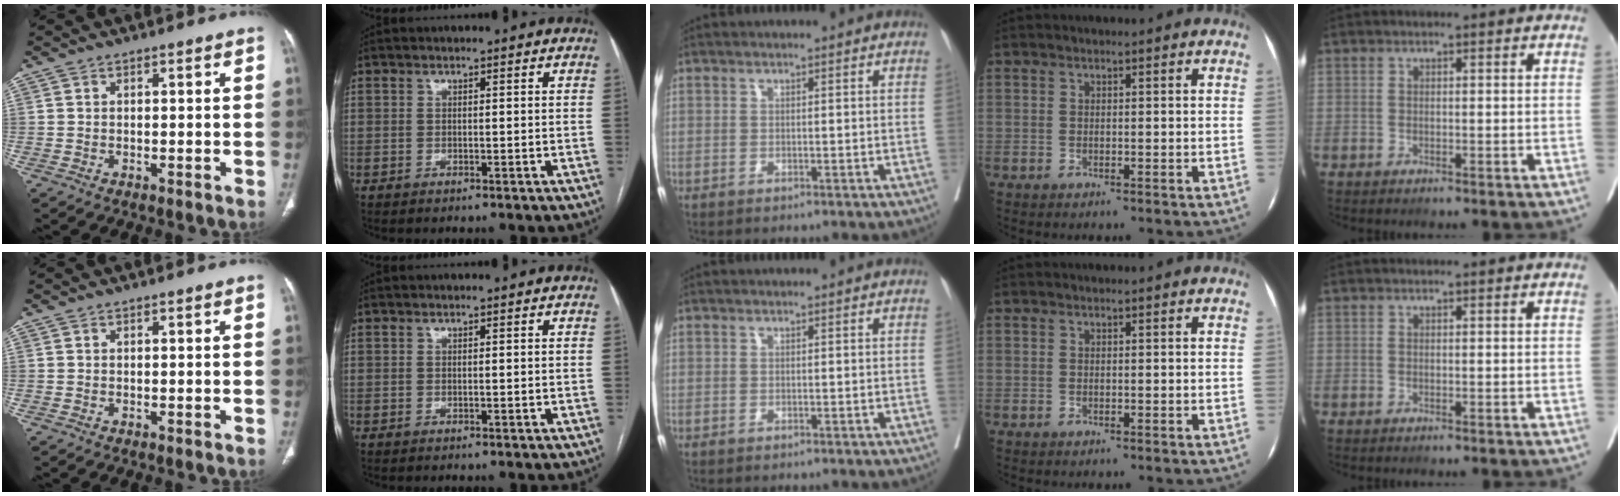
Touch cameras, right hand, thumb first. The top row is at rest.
{}